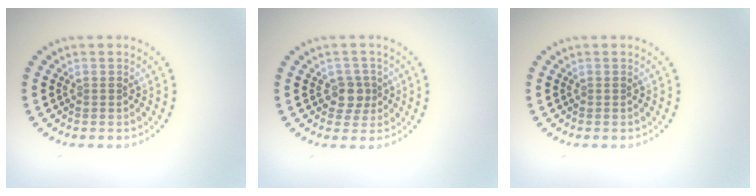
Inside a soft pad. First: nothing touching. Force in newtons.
{"total": 2.0, "press": 1.7, "slide": 1.0}
{"total": 0.0}